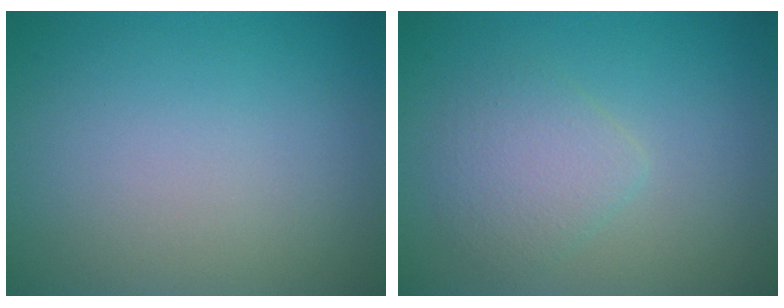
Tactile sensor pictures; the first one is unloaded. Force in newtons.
{"total": 2.6, "press": 2.5, "slide": 0.1}